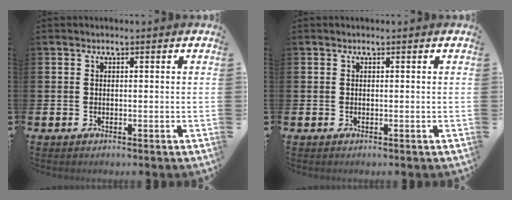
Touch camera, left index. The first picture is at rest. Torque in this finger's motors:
{"motor_torque": [0.34, -0.27, 0.07, 0.01]}